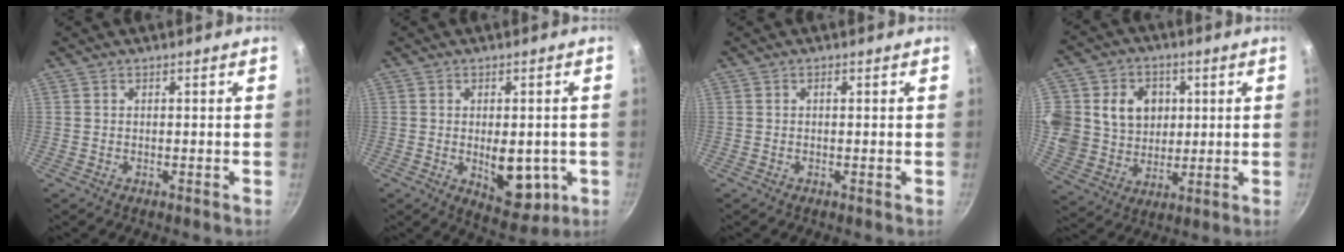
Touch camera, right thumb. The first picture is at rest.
{"total": 10.2, "force": [-1.7, 5.6, 8.3], "torque": [-0.084, -0.013, -0.010]}
{"total": 0.7, "force": [0.1, 0.2, 0.6], "torque": [-0.013, 0.002, 0.001]}
{"total": 16.9, "force": [3.1, 14.9, 7.3], "torque": [-0.135, 0.000, 0.058]}